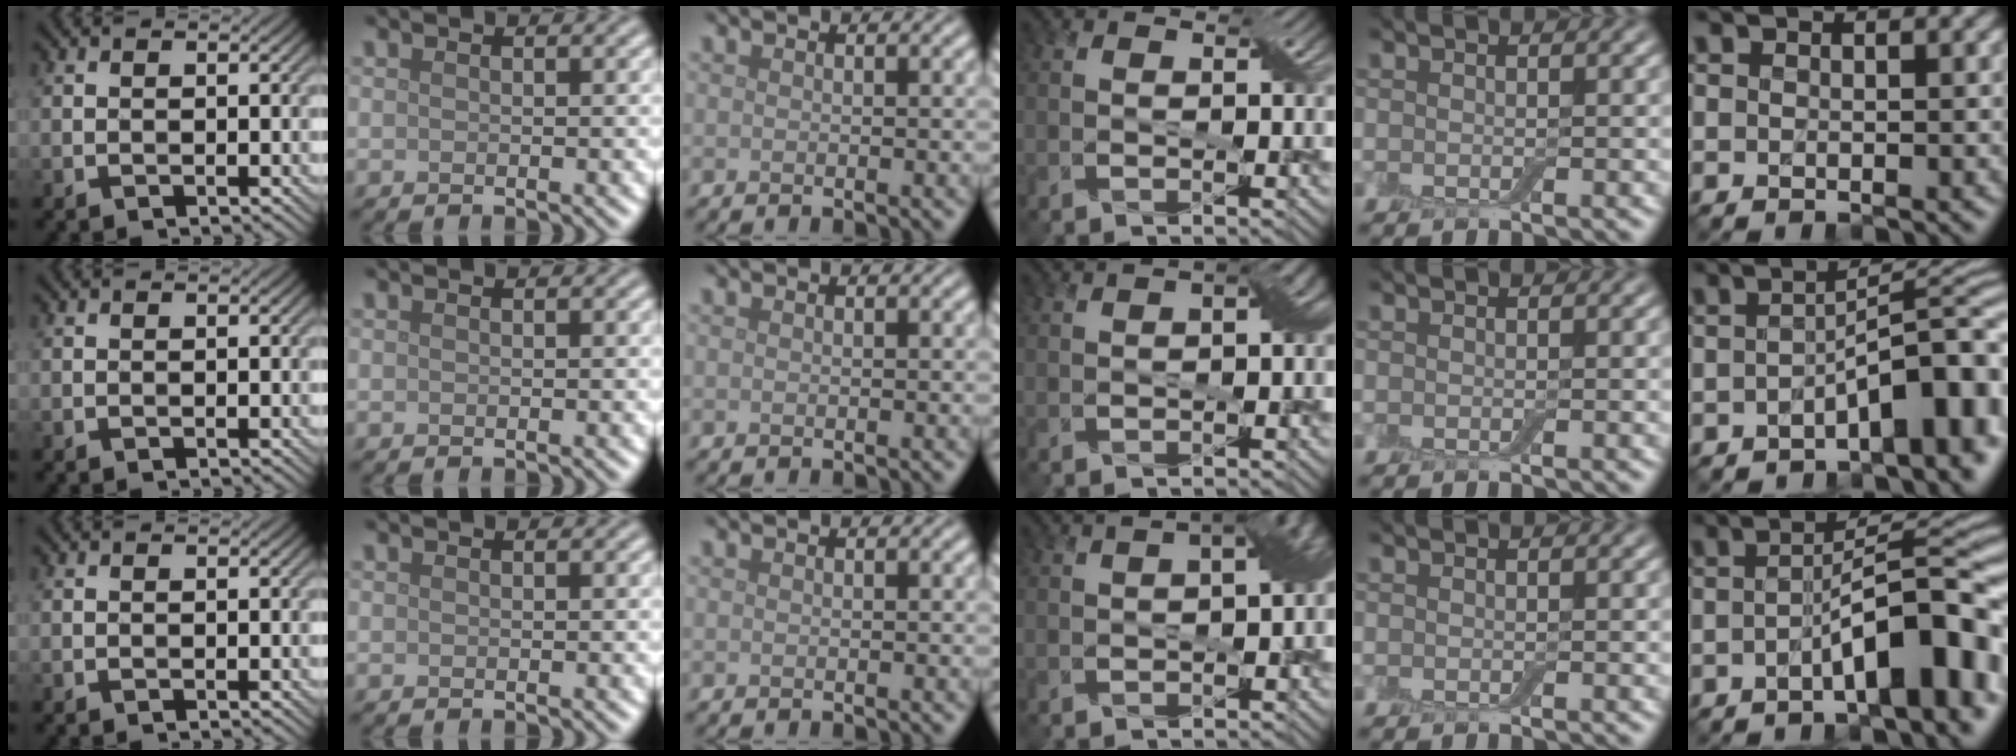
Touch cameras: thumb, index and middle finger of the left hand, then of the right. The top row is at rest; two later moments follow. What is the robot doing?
{"motion": "pour", "object": "bottle"}